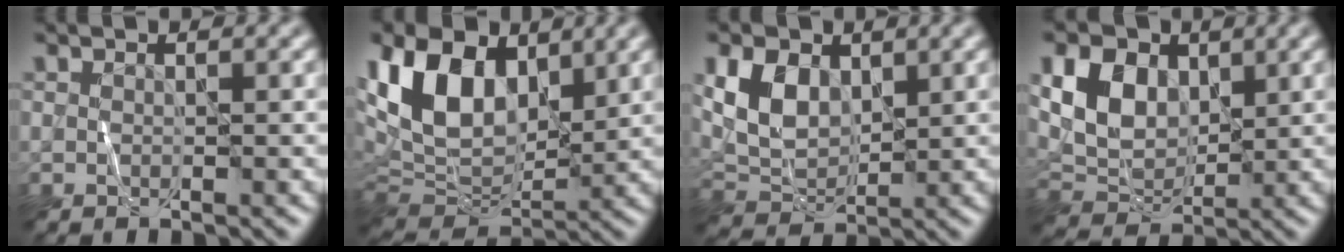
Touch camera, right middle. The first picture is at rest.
{"total": 11.8, "force": [4.0, 7.5, 8.1], "torque": [-0.178, 0.012, 0.066]}
{"total": 5.0, "force": [1.7, 3.4, 3.3], "torque": [-0.074, -0.002, 0.034]}
{"total": 6.2, "force": [1.9, 4.4, 3.9], "torque": [-0.082, -0.002, 0.035]}